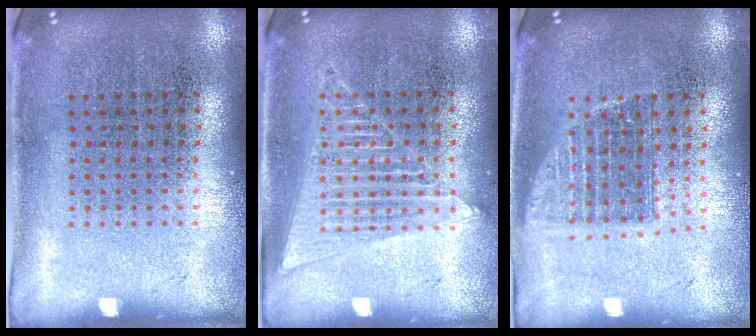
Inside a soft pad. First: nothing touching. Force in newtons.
{"total": 1.4, "press": 1.4, "slide": 0.3}
{"total": 1.2, "press": 1.0, "slide": 0.7}